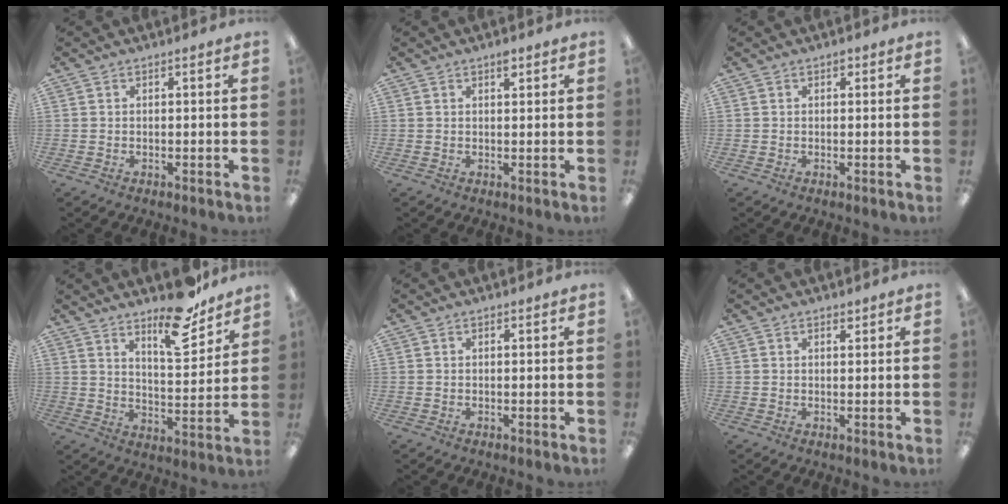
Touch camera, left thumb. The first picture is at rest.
{"total": 1.9, "force": [1.3, 0.8, 1.2], "torque": [-0.010, -0.005, 0.019]}
{"total": 1.0, "force": [0.5, 0.7, 0.6], "torque": [-0.004, 0.001, 0.006]}
{"total": 13.7, "force": [10.8, 4.3, 7.3], "torque": [-0.092, -0.077, 0.182]}
{"total": 0.0}
{"total": 1.3, "force": [1.1, 0.6, 0.5], "torque": [-0.003, -0.002, 0.018]}